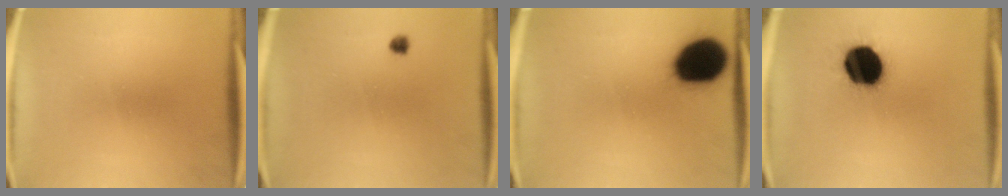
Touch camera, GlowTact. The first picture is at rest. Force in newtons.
{"total": 1.2}
{"total": 19.2}
{"total": 18.0}